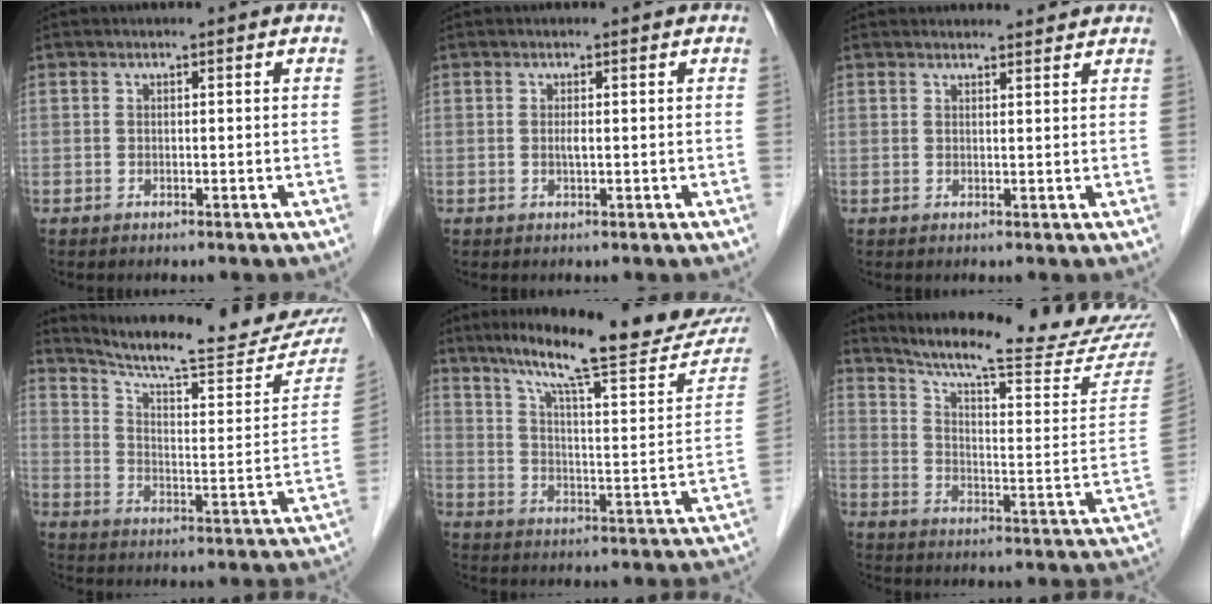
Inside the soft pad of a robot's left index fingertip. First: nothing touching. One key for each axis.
{"total": 0.8, "fx": 0.1, "fy": 0.1, "fz": 0.8, "tx": -0.019, "ty": -0.001, "tz": 0.001}
{"total": 5.1, "fx": 5.0, "fy": 0.9, "fz": 0.7, "tx": -0.007, "ty": 0.016, "tz": 0.056}
{"total": 22.8, "fx": 20.8, "fy": 2.5, "fz": 8.9, "tx": -0.131, "ty": -0.053, "tz": 0.276}
{"total": 23.4, "fx": 19.4, "fy": 2.0, "fz": 12.9, "tx": -0.188, "ty": -0.032, "tz": 0.268}
{"total": 23.7, "fx": 22.0, "fy": 0.4, "fz": 8.8, "tx": -0.136, "ty": -0.085, "tz": 0.286}